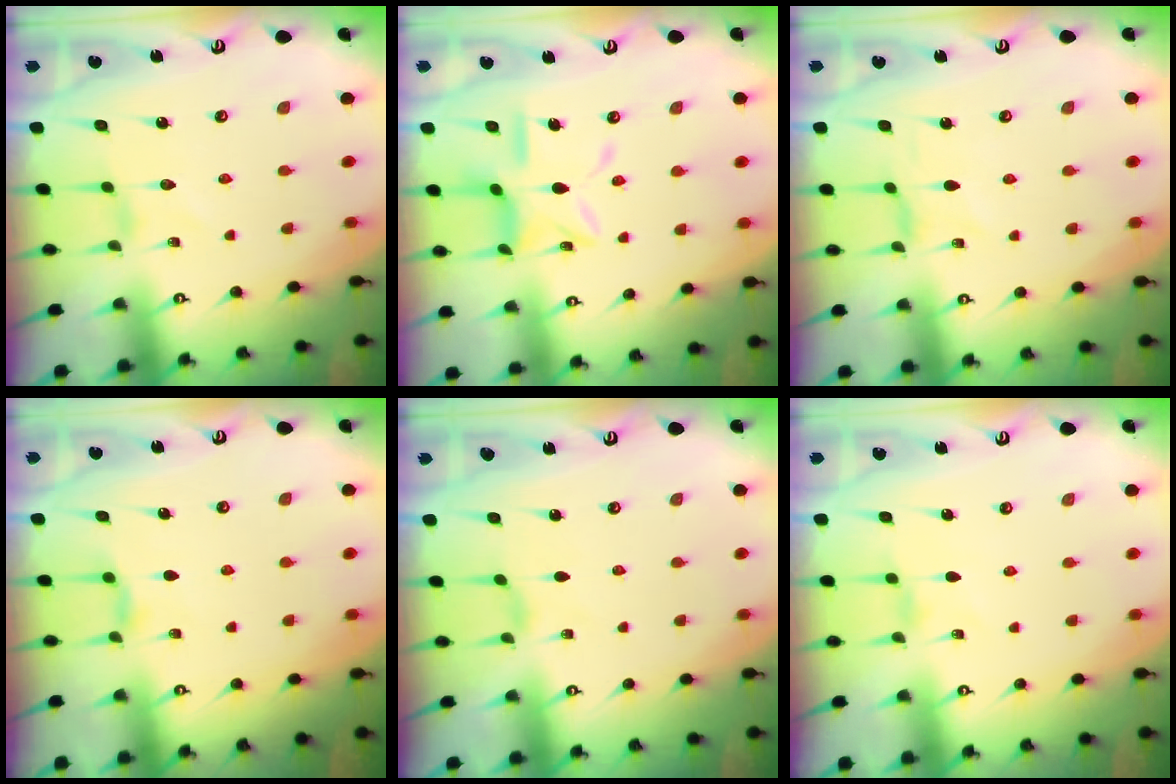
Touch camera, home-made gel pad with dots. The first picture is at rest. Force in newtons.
{"total": 11.2, "press": 11.1, "slide": 0.7}
{"total": 0.0}
{"total": 4.9, "press": 4.9, "slide": 0.7}
{"total": 0.7, "press": 0.6, "slide": 0.3}
{"total": 1.3, "press": 1.3, "slide": 0.4}